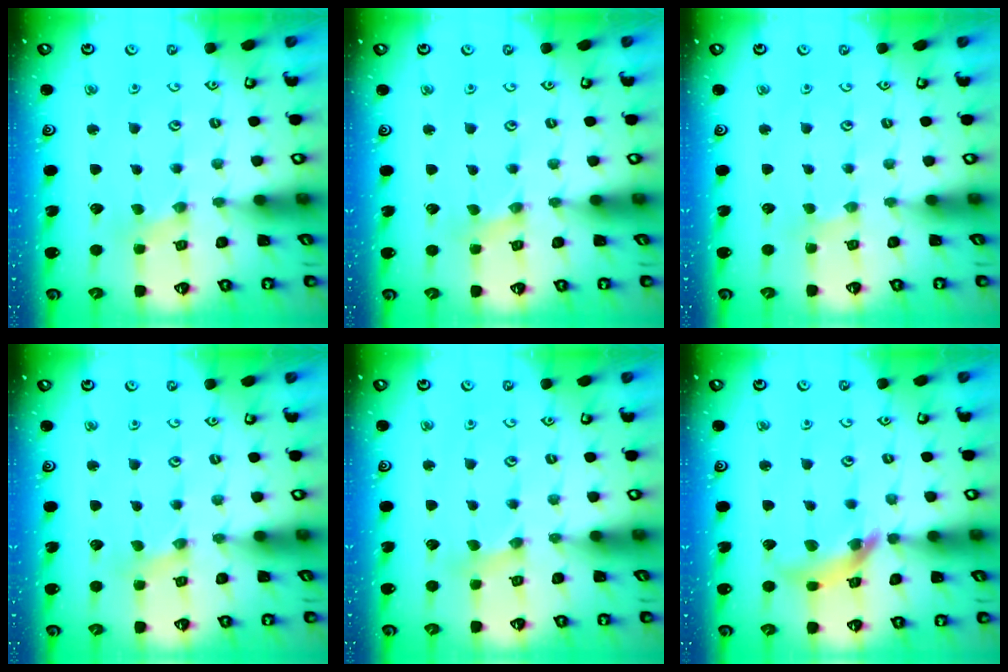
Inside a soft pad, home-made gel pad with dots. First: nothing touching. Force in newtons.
{"total": 0.0}
{"total": 1.3, "press": 1.2, "slide": 0.3}
{"total": 0.0}
{"total": 1.8, "press": 1.7, "slide": 0.3}
{"total": 10.7, "press": 10.7, "slide": 1.0}